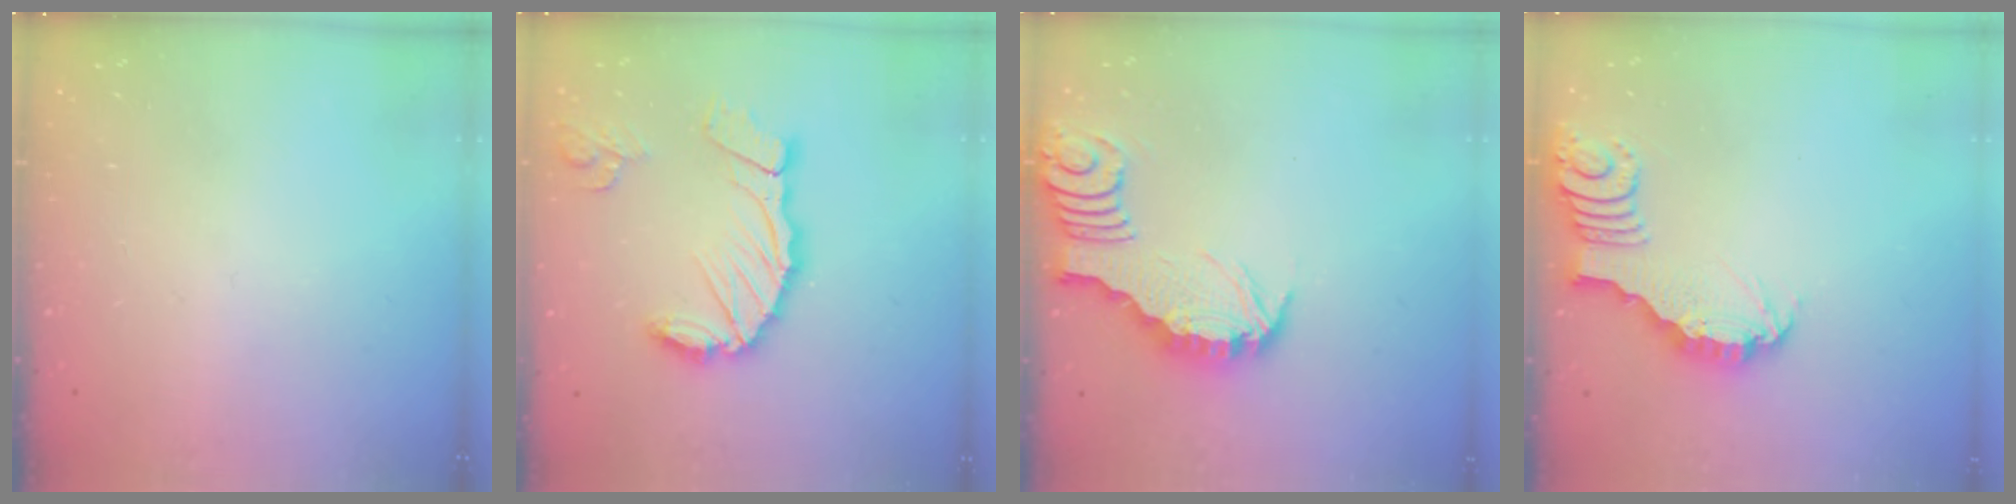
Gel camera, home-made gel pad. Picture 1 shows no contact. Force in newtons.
{"total": 14.7, "press": 14.6, "slide": 1.6}
{"total": 3.0, "press": 3.0, "slide": 0.3}
{"total": 3.6, "press": 3.5, "slide": 0.4}